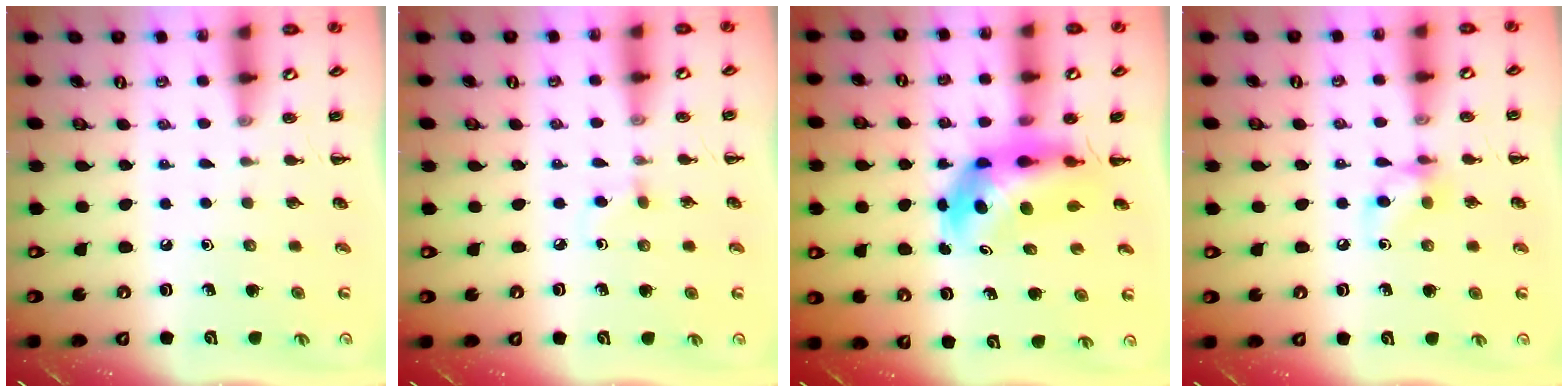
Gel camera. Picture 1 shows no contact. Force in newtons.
{"total": 3.9, "press": 3.7, "slide": 1.4}
{"total": 6.4, "press": 6.2, "slide": 1.7}
{"total": 7.7, "press": 7.6, "slide": 1.0}